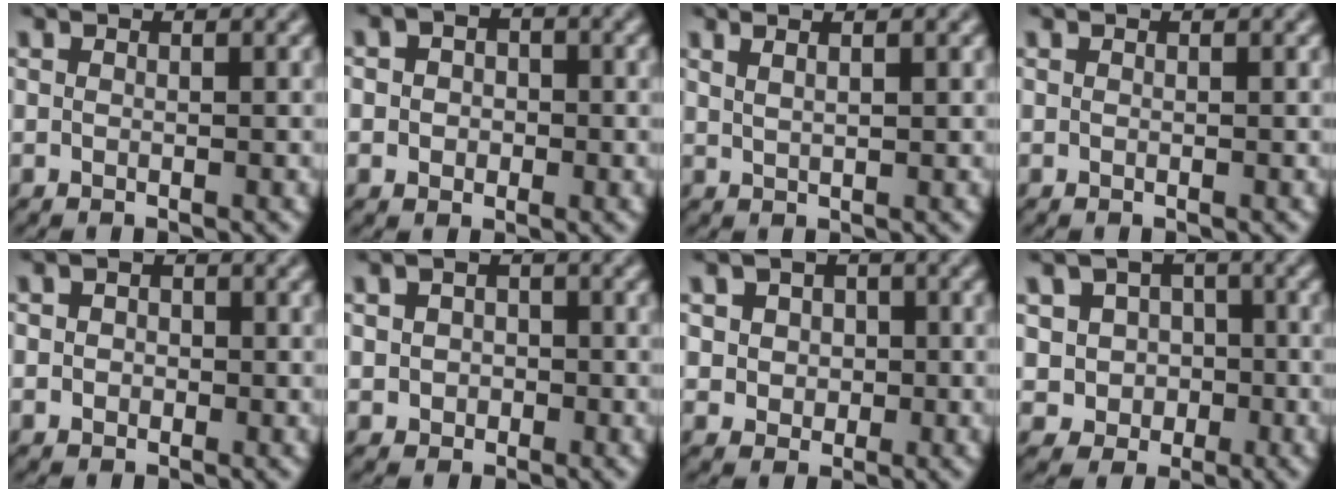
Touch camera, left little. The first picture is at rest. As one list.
[{"total": 3.8, "force": [0.3, 3.1, 2.2], "torque": [-0.023, 0.019, -0.027]}, {"total": 1.8, "force": [1.1, 0.5, 1.4], "torque": [-0.017, 0.002, 0.013]}, {"total": 0.0}, {"total": 2.8, "force": [0.2, 2.2, 1.7], "torque": [-0.019, 0.014, -0.022]}, {"total": 2.9, "force": [-0.2, 2.4, 1.7], "torque": [-0.022, 0.010, -0.017]}, {"total": 5.5, "force": [1.5, 4.5, 2.9], "torque": [-0.050, 0.021, 0.003]}, {"total": 5.1, "force": [0.1, 4.7, 1.9], "torque": [-0.022, 0.017, -0.014]}]